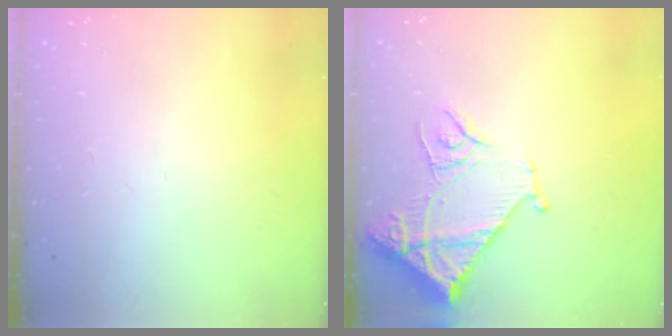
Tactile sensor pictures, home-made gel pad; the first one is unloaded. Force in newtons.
{"total": 13.0, "press": 13.0, "slide": 1.1}